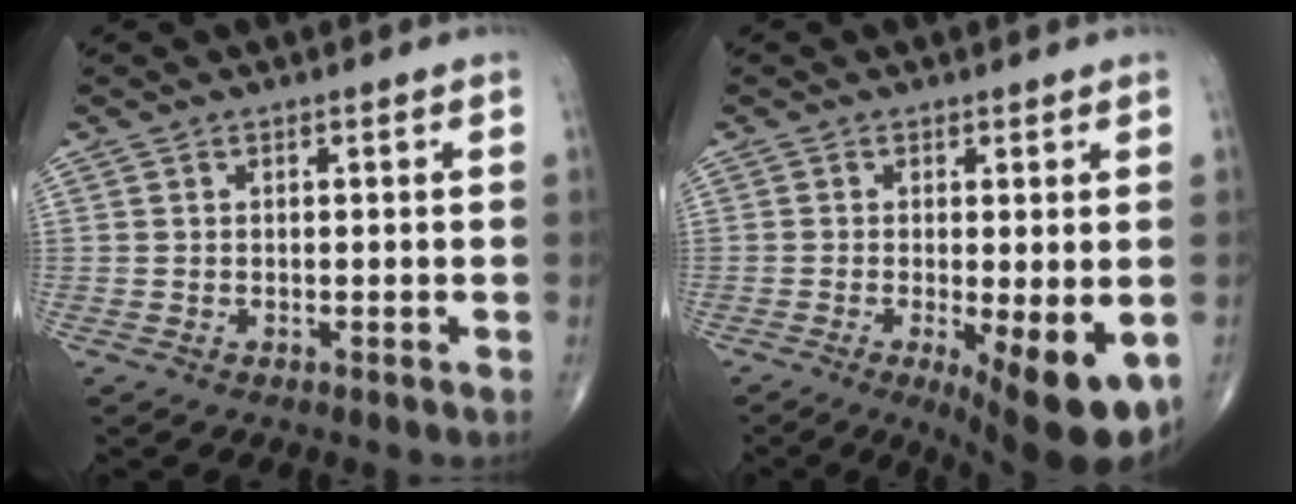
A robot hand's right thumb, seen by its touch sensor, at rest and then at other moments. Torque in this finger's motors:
{"motor_torque": [-0.03, 0.61, -0.10, -0.25, 0.09]}